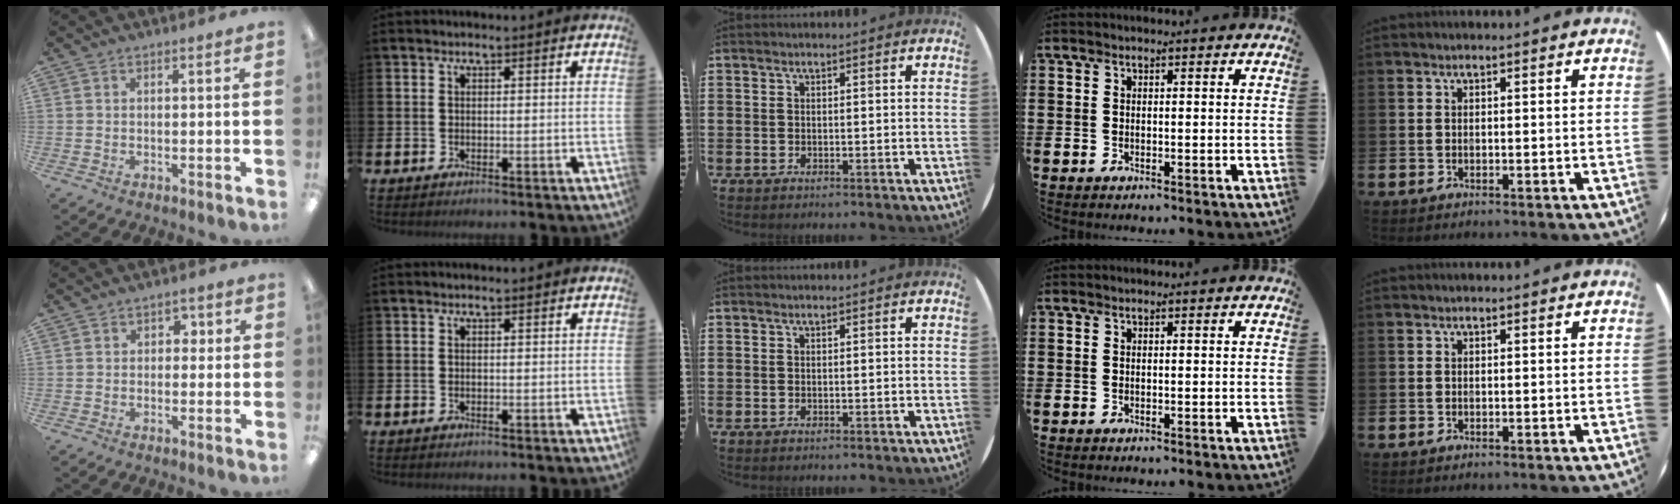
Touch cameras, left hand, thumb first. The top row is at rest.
{"thumb": {"total": 2.1, "force": [0.2, 1.7, 1.1], "torque": [-0.015, 0.007, -0.002]}}